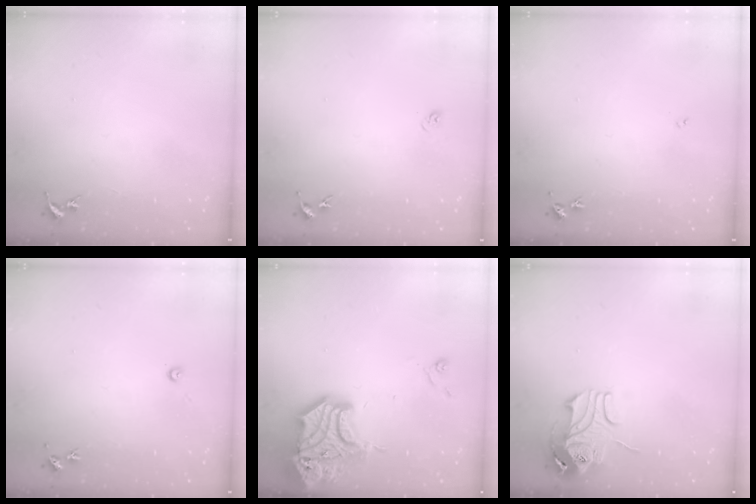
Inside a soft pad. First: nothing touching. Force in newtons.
{"total": 3.3, "press": 3.2, "slide": 0.8}
{"total": 3.0, "press": 3.0, "slide": 0.4}
{"total": 2.7, "press": 2.7, "slide": 0.2}
{"total": 21.9, "press": 21.7, "slide": 2.9}
{"total": 10.9, "press": 10.9, "slide": 1.1}